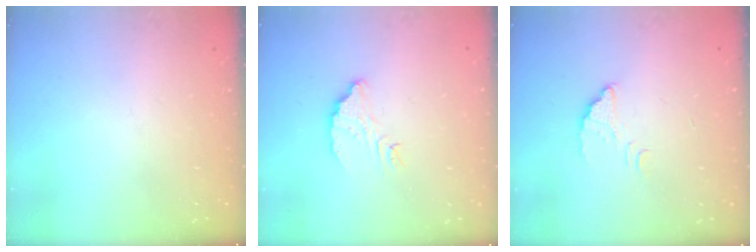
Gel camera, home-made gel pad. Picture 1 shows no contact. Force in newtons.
{"total": 5.4, "press": 5.4, "slide": 0.3}
{"total": 3.1, "press": 3.1, "slide": 0.2}